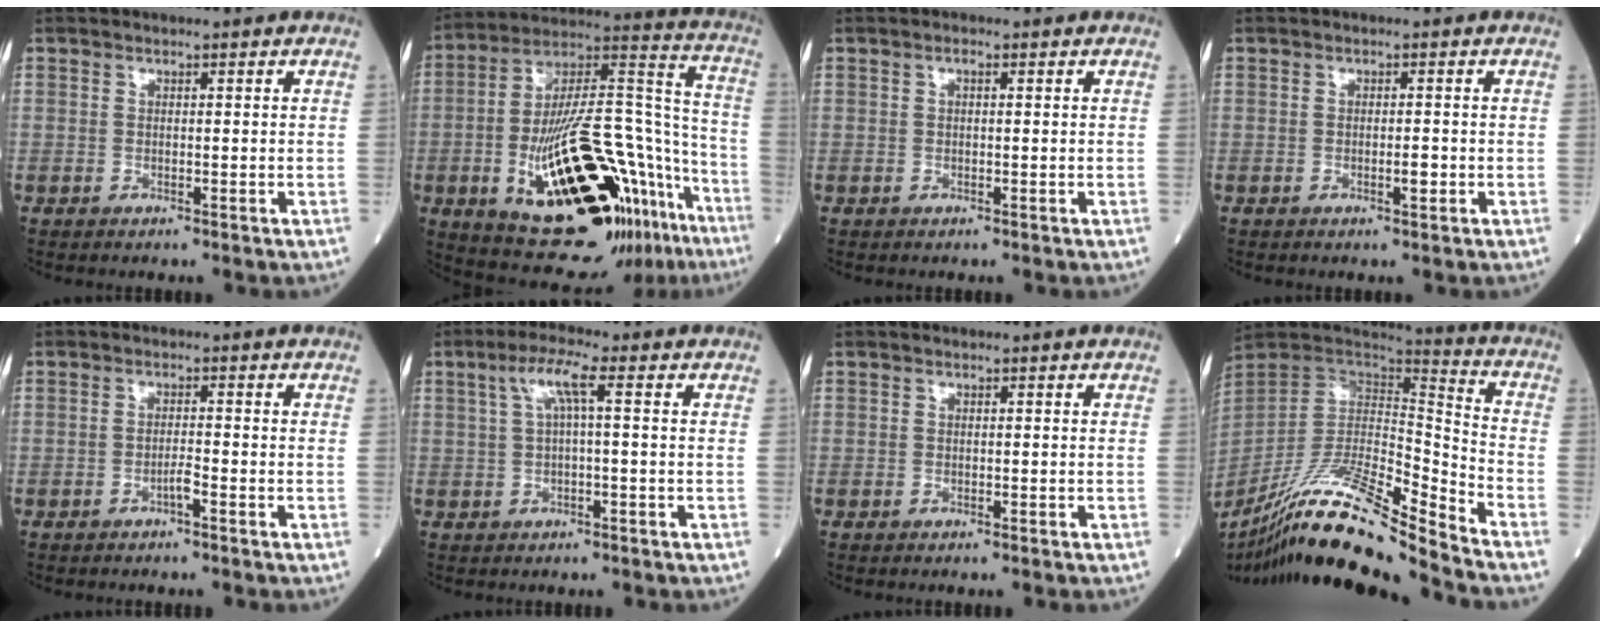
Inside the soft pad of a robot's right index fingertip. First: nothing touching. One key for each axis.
{"total": 31.1, "fx": -14.0, "fy": 9.2, "fz": 26.1, "tx": -0.372, "ty": 0.005, "tz": -0.207}
{"total": 0.7, "fx": 0.3, "fy": 0.2, "fz": 0.6, "tx": -0.013, "ty": 0.002, "tz": 0.004}
{"total": 1.3, "fx": -0.5, "fy": 0.1, "fz": 1.2, "tx": -0.019, "ty": -0.001, "tz": -0.009}
{"total": 1.5, "fx": -0.9, "fy": -0.6, "fz": 1.1, "tx": -0.021, "ty": -0.001, "tz": -0.020}
{"total": 4.5, "fx": 1.1, "fy": 0.2, "fz": 4.3, "tx": -0.089, "ty": 0.019, "tz": 0.026}
{"total": 0.8, "fx": -0.7, "fy": 0.0, "fz": 0.3, "tx": -0.002, "ty": 0.000, "tz": -0.011}
{"total": 20.3, "fx": -16.8, "fy": -0.4, "fz": 11.5, "tx": -0.231, "ty": -0.013, "tz": -0.314}